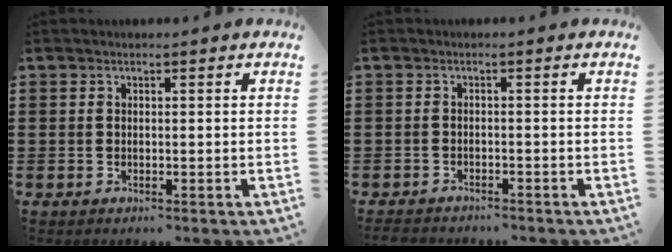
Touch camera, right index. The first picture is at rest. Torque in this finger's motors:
{"motor_torque": [-2.14, 0.00, -1.05, -0.21]}